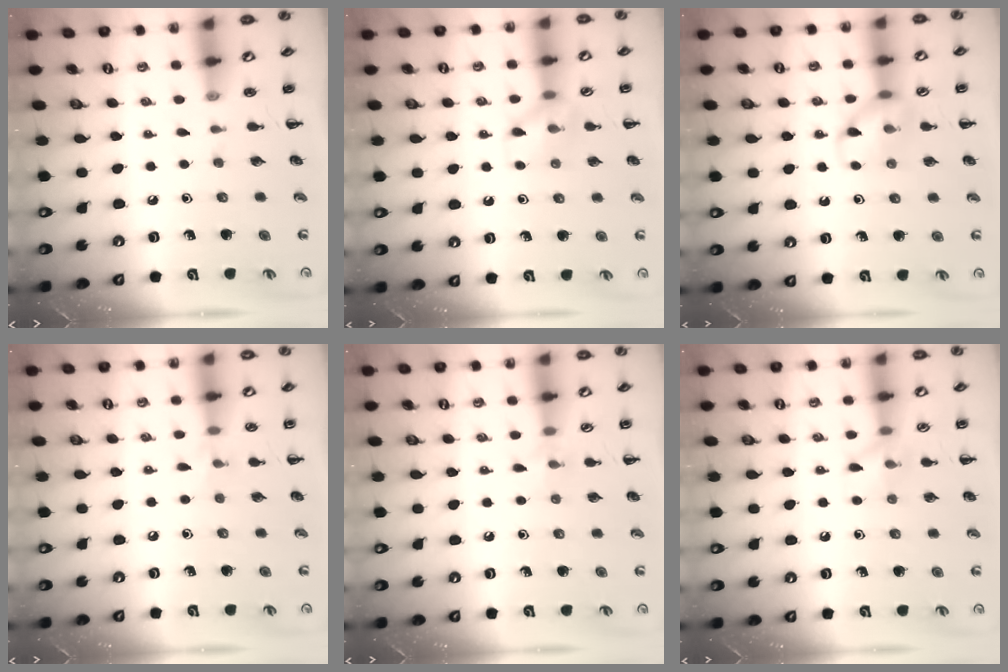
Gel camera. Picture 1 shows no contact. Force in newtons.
{"total": 8.7, "press": 8.7, "slide": 0.5}
{"total": 10.2, "press": 10.2, "slide": 0.9}
{"total": 5.3, "press": 5.0, "slide": 1.8}
{"total": 5.3, "press": 5.1, "slide": 1.2}
{"total": 7.2, "press": 7.0, "slide": 1.5}